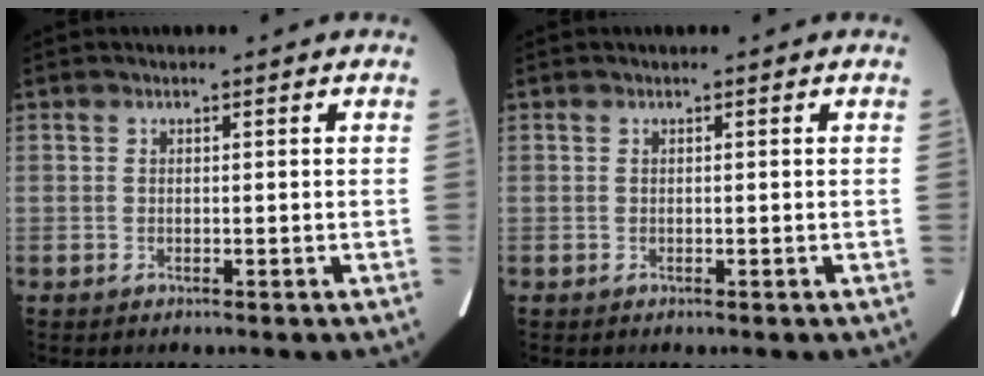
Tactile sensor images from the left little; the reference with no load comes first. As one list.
[{"total": 0.0}]